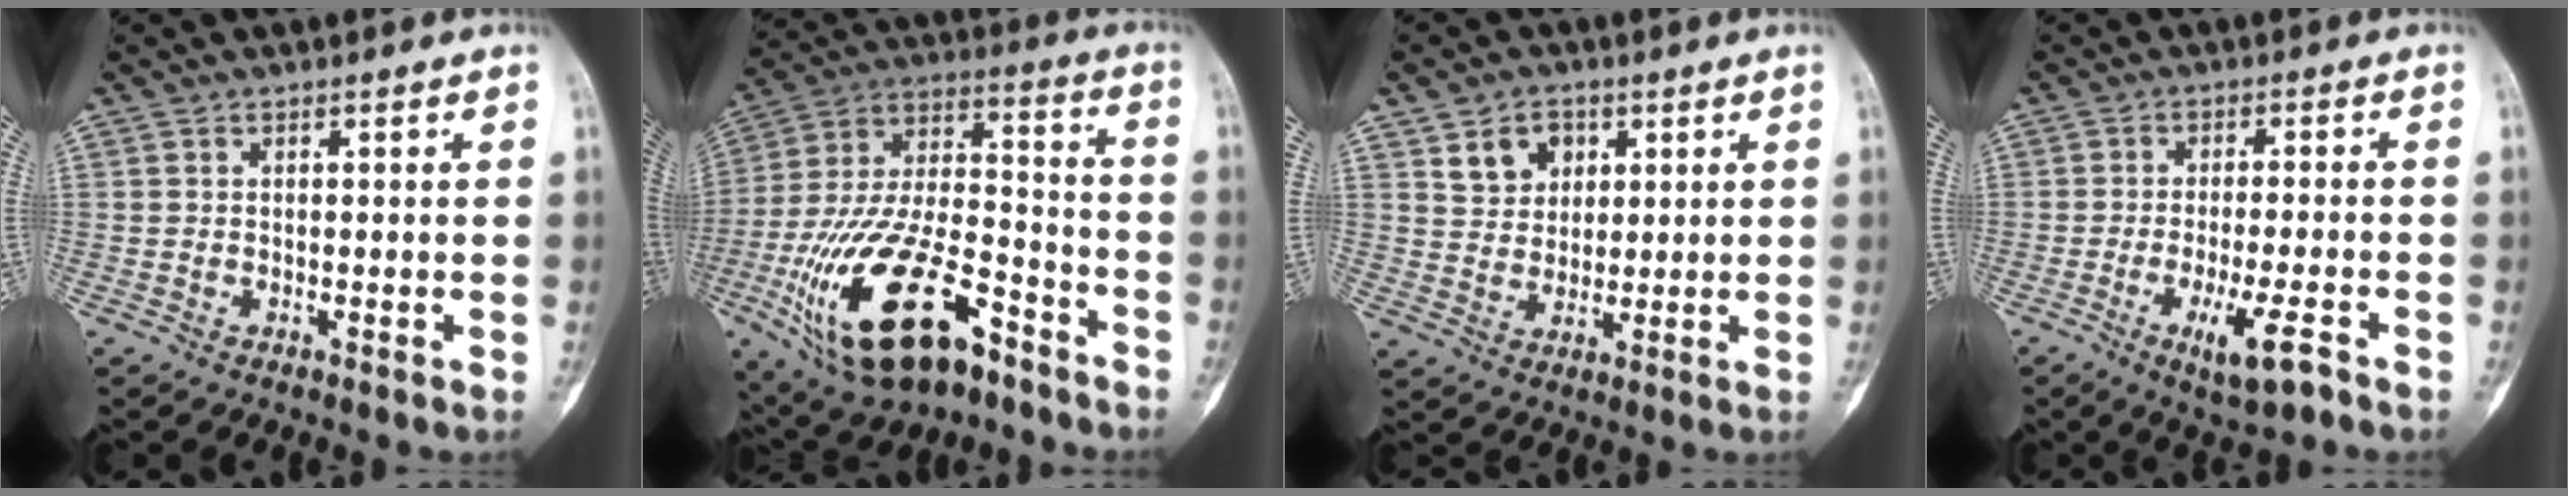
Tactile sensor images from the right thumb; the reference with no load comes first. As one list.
[{"total": 25.7, "force": [-13.0, 11.7, 18.9], "torque": [-0.393, 0.055, -0.224]}, {"total": 6.8, "force": [3.1, 5.3, 2.9], "torque": [-0.021, -0.014, 0.055]}, {"total": 7.6, "force": [-3.8, 1.6, 6.3], "torque": [-0.115, 0.007, -0.058]}]